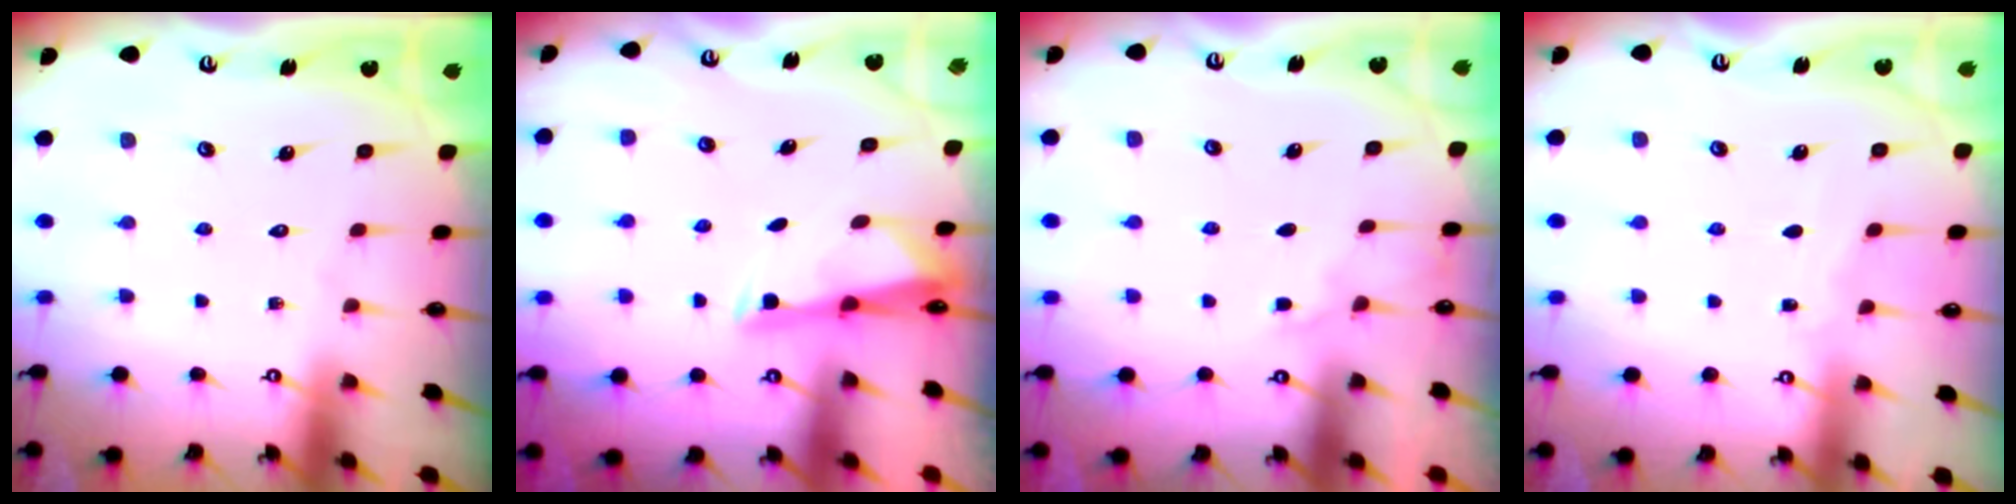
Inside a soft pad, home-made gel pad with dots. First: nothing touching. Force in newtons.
{"total": 2.9, "press": 2.8, "slide": 0.5}
{"total": 3.3, "press": 3.3, "slide": 0.5}
{"total": 2.9, "press": 2.9, "slide": 0.1}